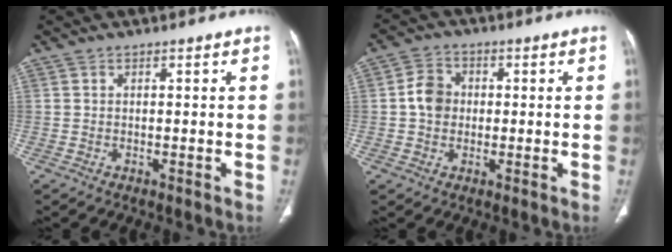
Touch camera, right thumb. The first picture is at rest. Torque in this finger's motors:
{"motor_torque": [1.14, 0.87, 0.50, -0.41, 0.02]}